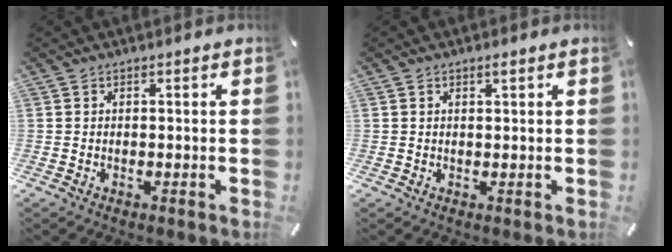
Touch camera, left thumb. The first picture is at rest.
{"total": 1.0, "force": [0.5, 0.2, 0.8], "torque": [-0.017, -0.001, 0.009]}